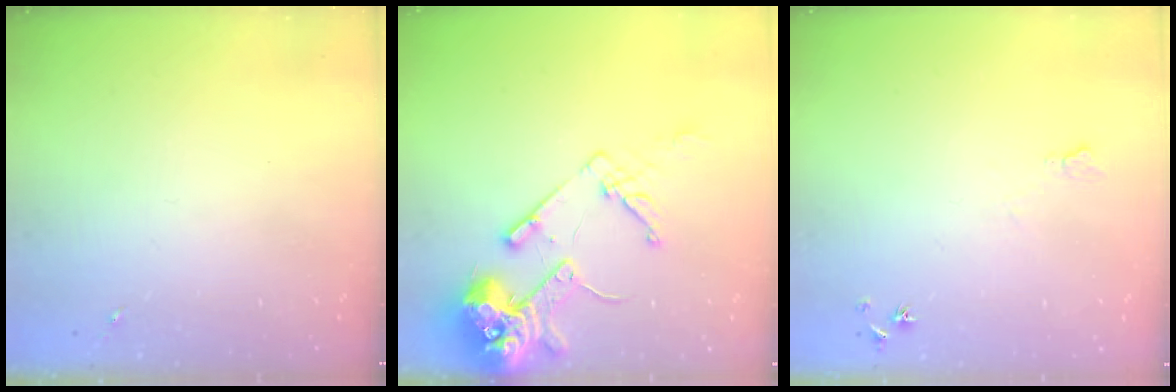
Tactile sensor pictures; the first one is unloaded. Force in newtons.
{"total": 15.8, "press": 15.6, "slide": 2.0}
{"total": 6.5, "press": 6.4, "slide": 0.8}